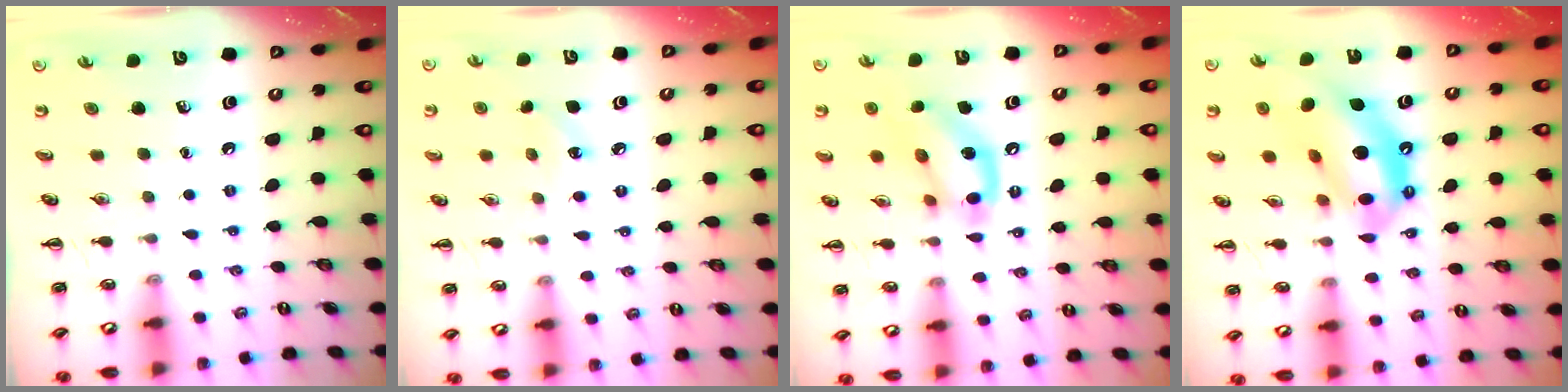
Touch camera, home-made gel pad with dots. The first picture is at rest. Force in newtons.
{"total": 6.1, "press": 5.9, "slide": 1.7}
{"total": 14.4, "press": 14.3, "slide": 1.5}
{"total": 15.6, "press": 15.1, "slide": 3.9}